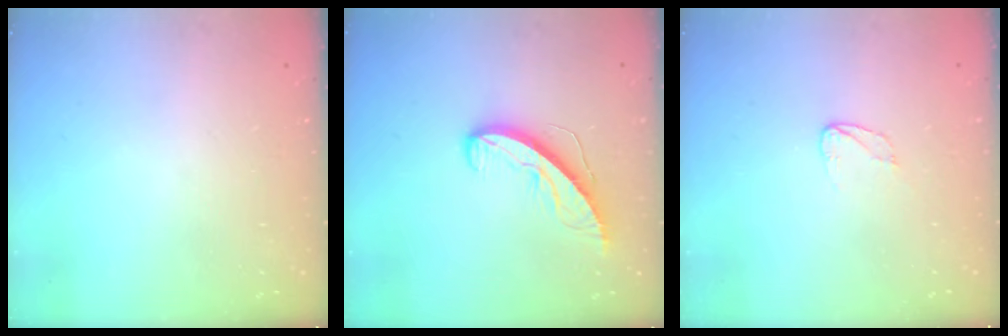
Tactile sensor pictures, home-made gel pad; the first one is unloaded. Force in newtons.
{"total": 8.6, "press": 8.5, "slide": 0.8}
{"total": 4.0, "press": 4.0, "slide": 0.4}